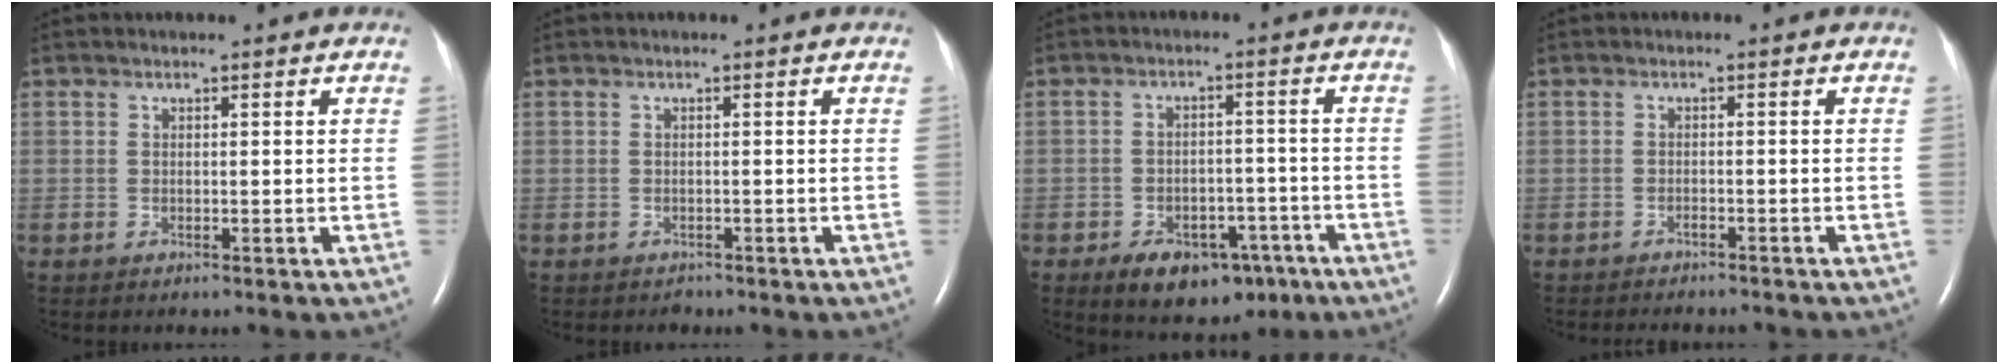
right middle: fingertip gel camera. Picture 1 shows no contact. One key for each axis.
{"total": 0.8, "fx": -0.7, "fy": 0.5, "fz": -0.1, "tx": -0.005, "ty": 0.000, "tz": -0.009}
{"total": 10.8, "fx": -6.6, "fy": 6.2, "fz": 5.9, "tx": -0.080, "ty": 0.016, "tz": -0.088}
{"total": 6.1, "fx": -5.6, "fy": 1.3, "fz": 2.0, "tx": -0.029, "ty": -0.004, "tz": -0.069}